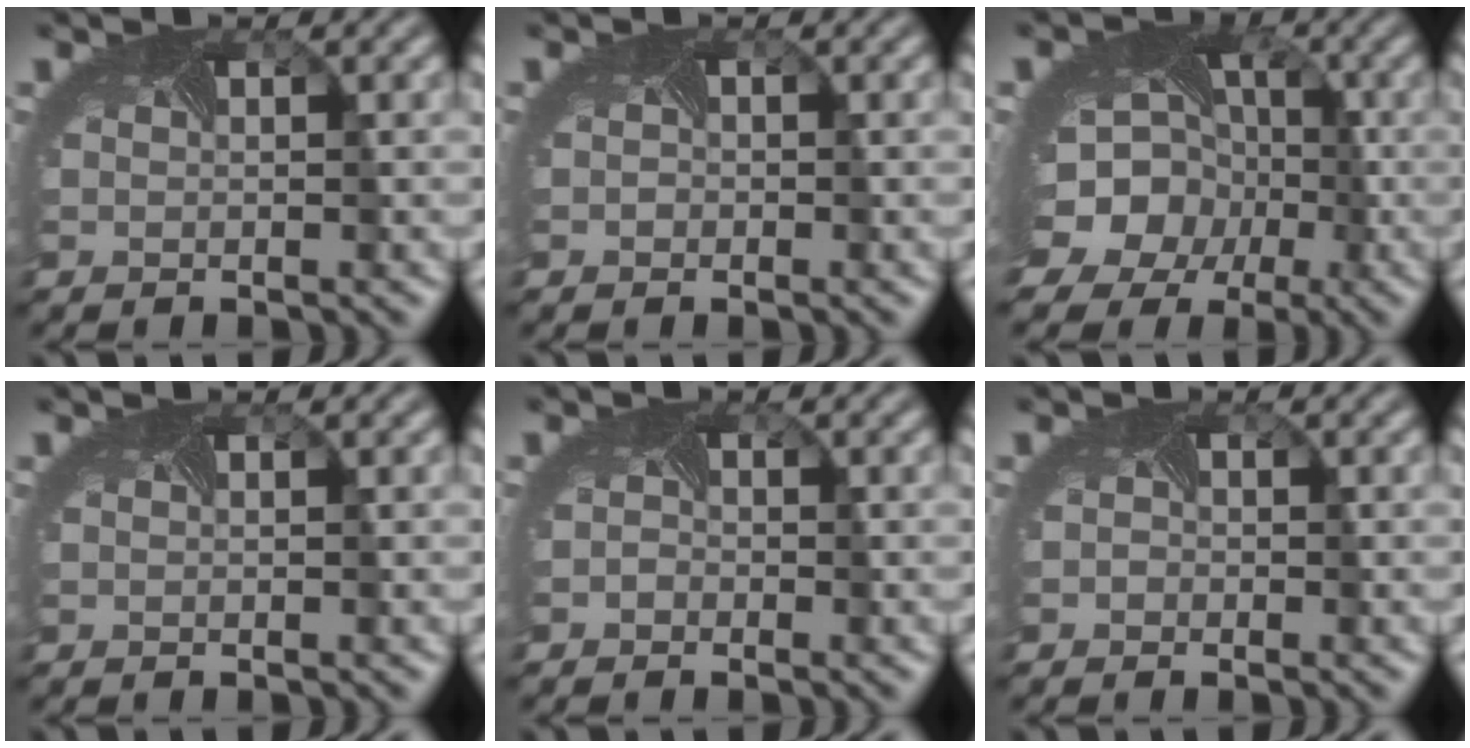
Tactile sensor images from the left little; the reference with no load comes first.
{"total": 0.6, "force": [-0.2, 0.5, 0.1], "torque": [0.001, -0.002, -0.006]}
{"total": 13.7, "force": [-4.1, 11.6, 6.2], "torque": [-0.120, -0.022, -0.081]}
{"total": 0.0}
{"total": 1.2, "force": [-0.6, 1.0, 0.4], "torque": [0.008, -0.001, -0.009]}
{"total": 1.2, "force": [-0.3, 1.0, 0.4], "torque": [0.004, 0.001, -0.009]}